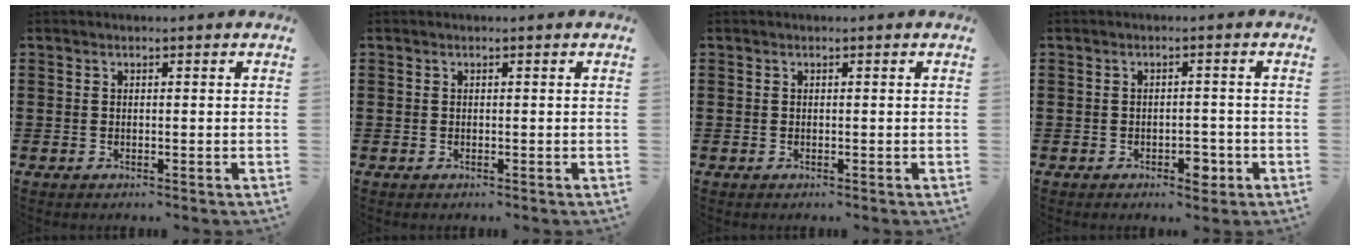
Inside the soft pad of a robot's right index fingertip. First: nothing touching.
{"total": 0.0}
{"total": 0.0}
{"total": 3.0, "force": [-1.7, 1.5, 2.1], "torque": [-0.035, 0.002, -0.031]}